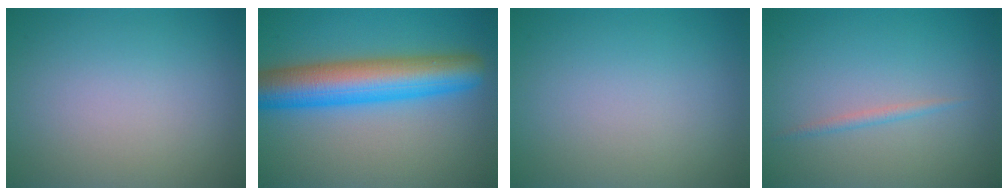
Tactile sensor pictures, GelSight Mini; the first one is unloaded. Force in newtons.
{"total": 8.9, "press": 8.9, "slide": 0.2}
{"total": 0.0}
{"total": 0.8, "press": 0.8, "slide": 0.0}